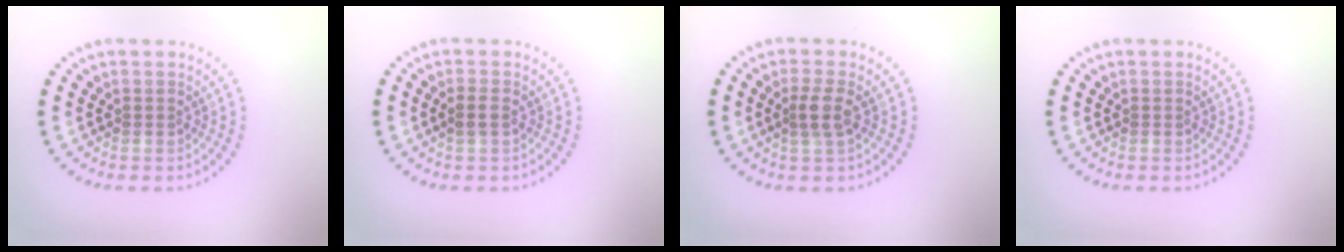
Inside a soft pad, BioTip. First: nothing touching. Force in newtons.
{"total": 1.0, "press": 1.0, "slide": 0.2}
{"total": 2.0, "press": 1.7, "slide": 1.1}
{"total": 0.0}